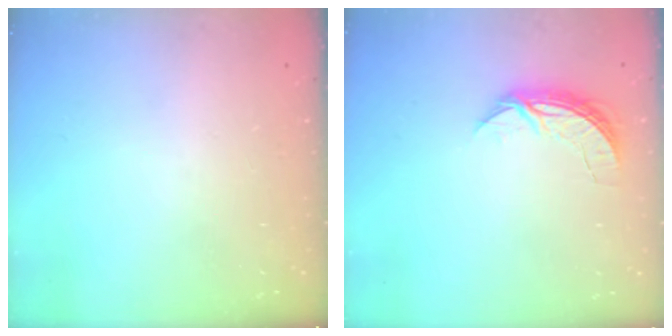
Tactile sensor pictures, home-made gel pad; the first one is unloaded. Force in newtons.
{"total": 6.2, "press": 6.2, "slide": 0.5}